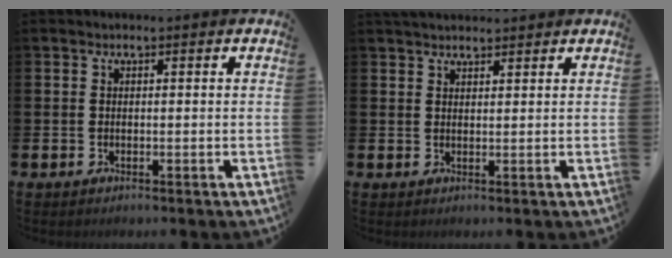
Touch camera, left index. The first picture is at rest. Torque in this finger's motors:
{"motor_torque": [0.73, -1.41, 0.12, 0.10]}